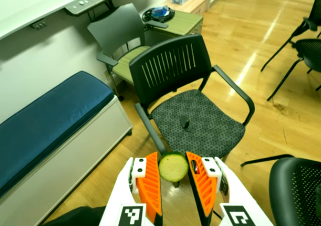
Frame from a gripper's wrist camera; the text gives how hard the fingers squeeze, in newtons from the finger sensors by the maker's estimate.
{"total": 9.6, "left": 9.7, "right": 9.5}